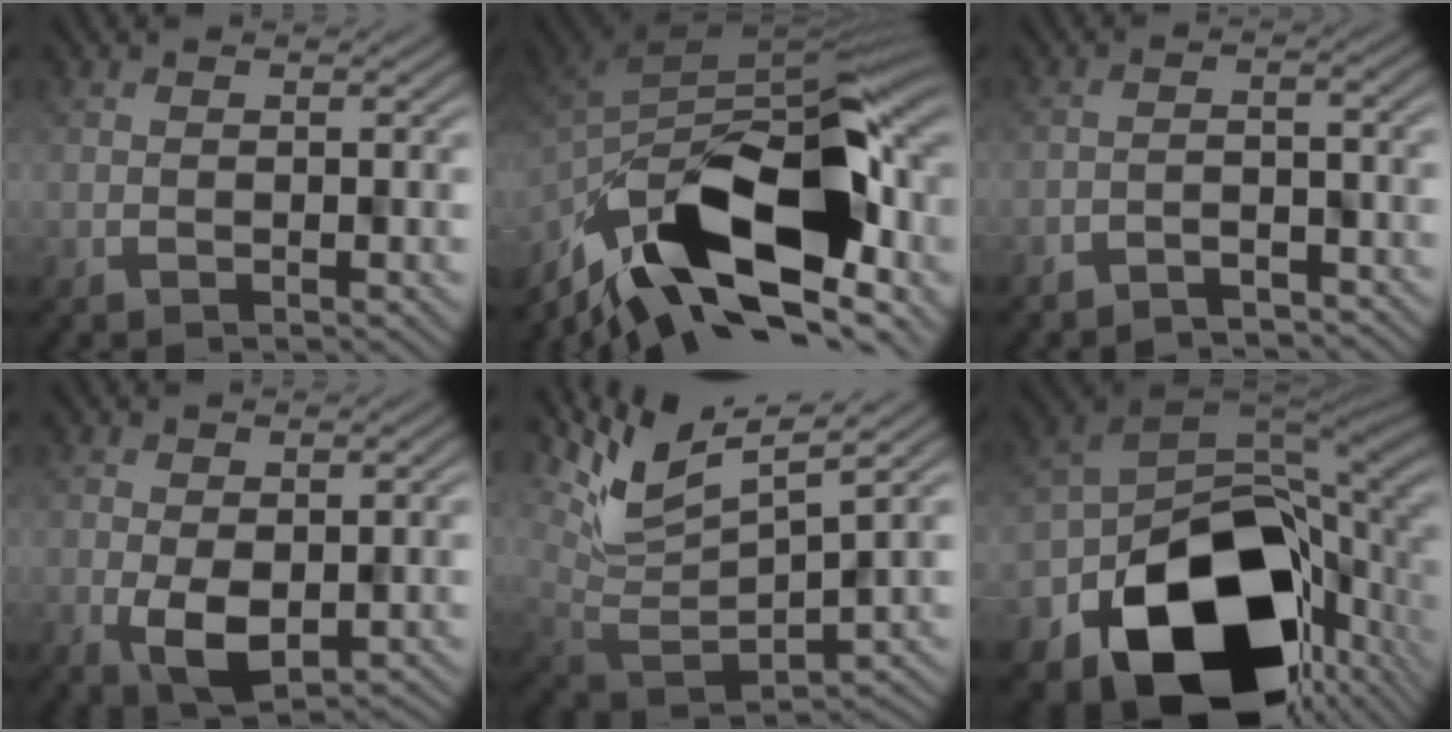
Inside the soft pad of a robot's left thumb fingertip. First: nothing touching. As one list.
[{"total": 14.3, "force": [-7.6, 7.5, 9.6], "torque": [-0.175, -0.026, -0.132]}, {"total": 4.3, "force": [-4.0, 0.8, 1.2], "torque": [-0.022, -0.005, -0.060]}, {"total": 5.2, "force": [-1.1, 3.2, 3.9], "torque": [-0.079, -0.022, -0.007]}, {"total": 8.8, "force": [6.7, 2.5, 5.1], "torque": [-0.120, -0.011, 0.141]}, {"total": 17.3, "force": [-6.7, 12.1, 10.3], "torque": [-0.183, -0.065, -0.090]}]